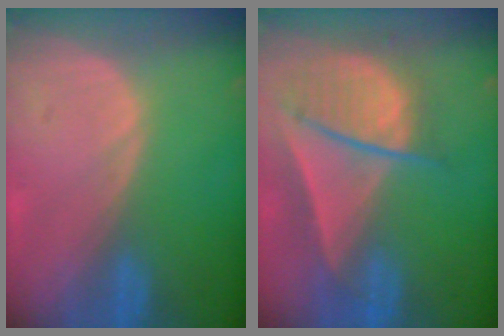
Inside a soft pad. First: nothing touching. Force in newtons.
{"total": 9.1, "press": 7.9, "slide": 4.5}